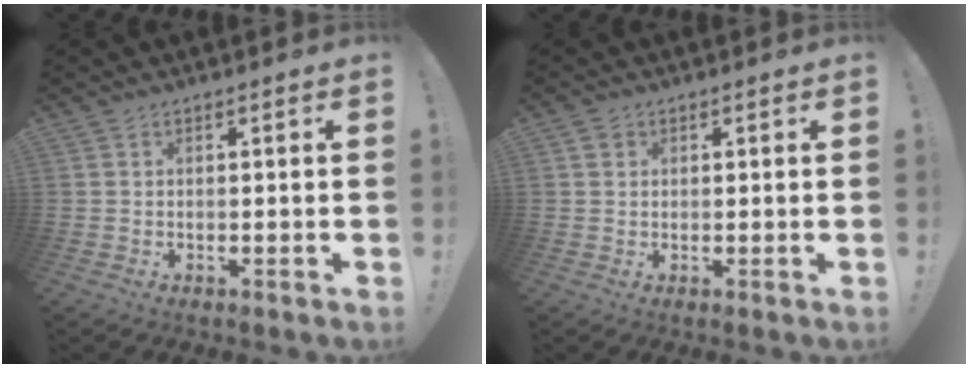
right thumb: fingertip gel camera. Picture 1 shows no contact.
{"total": 1.7, "force": [0.9, 1.4, 0.5], "torque": [-0.009, 0.001, 0.018]}